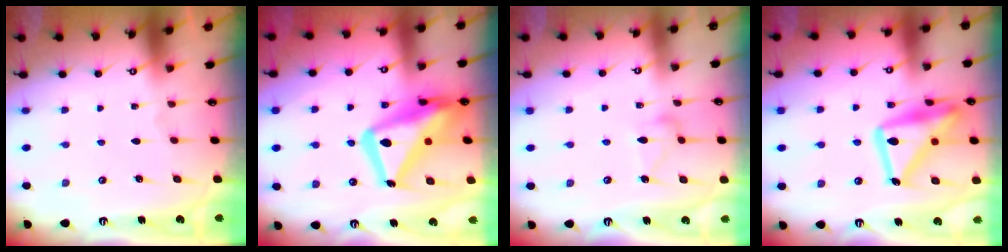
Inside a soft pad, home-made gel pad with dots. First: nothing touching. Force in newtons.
{"total": 21.0, "press": 20.9, "slide": 1.8}
{"total": 10.1, "press": 10.0, "slide": 0.4}
{"total": 21.5, "press": 21.4, "slide": 1.5}